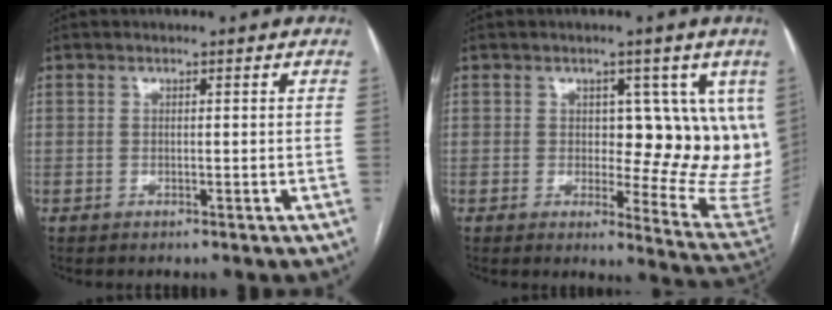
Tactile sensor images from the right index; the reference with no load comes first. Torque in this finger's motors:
{"motor_torque": [0.52, 0.46, 0.10, 0.01]}